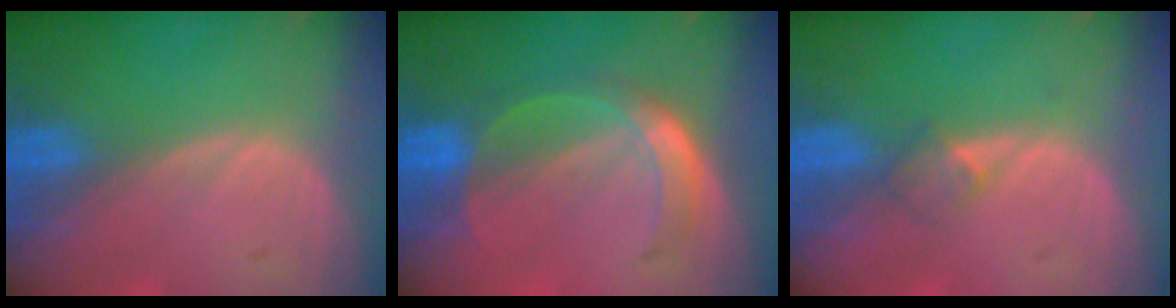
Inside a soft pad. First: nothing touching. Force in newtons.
{"total": 6.0, "press": 5.2, "slide": 3.1}
{"total": 2.1, "press": 1.8, "slide": 1.0}